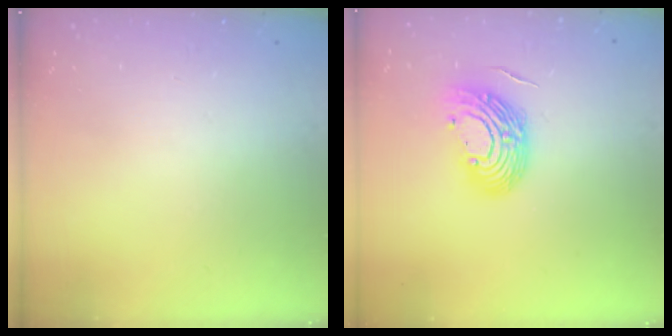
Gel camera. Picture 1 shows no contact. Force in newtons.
{"total": 12.6, "press": 12.5, "slide": 1.7}